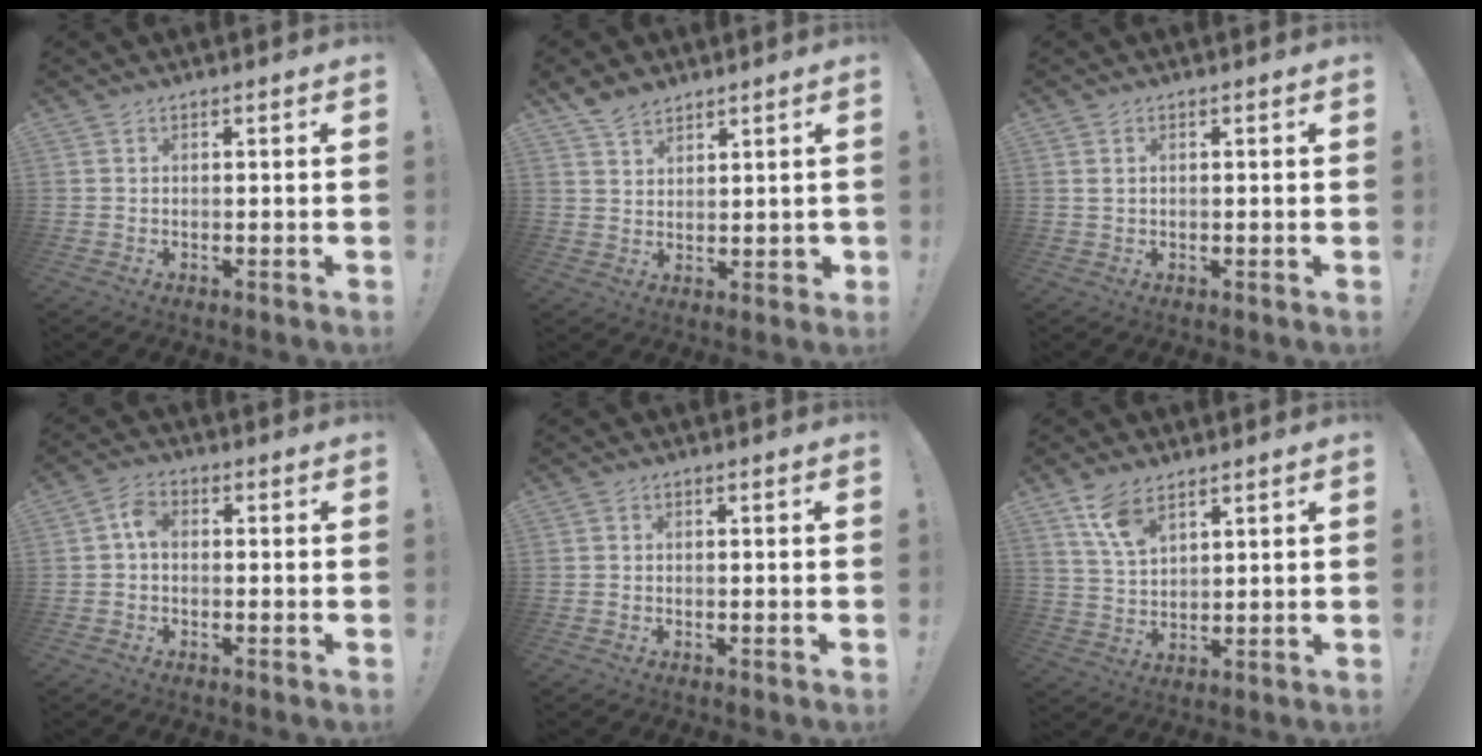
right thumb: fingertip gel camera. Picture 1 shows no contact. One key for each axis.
{"total": 8.1, "fx": 5.5, "fy": 5.4, "fz": 2.6, "tx": -0.041, "ty": -0.029, "tz": 0.110}
{"total": 1.0, "fx": 0.7, "fy": 0.4, "fz": 0.6, "tx": -0.015, "ty": 0.004, "tz": 0.012}
{"total": 4.2, "fx": -0.1, "fy": 2.6, "fz": 3.3, "tx": -0.061, "ty": 0.013, "tz": -0.001}
{"total": 1.0, "fx": -0.8, "fy": 0.6, "fz": 0.3, "tx": -0.004, "ty": 0.003, "tz": -0.014}
{"total": 7.8, "fx": 5.3, "fy": 3.4, "fz": 4.7, "tx": -0.088, "ty": -0.023, "tz": 0.099}